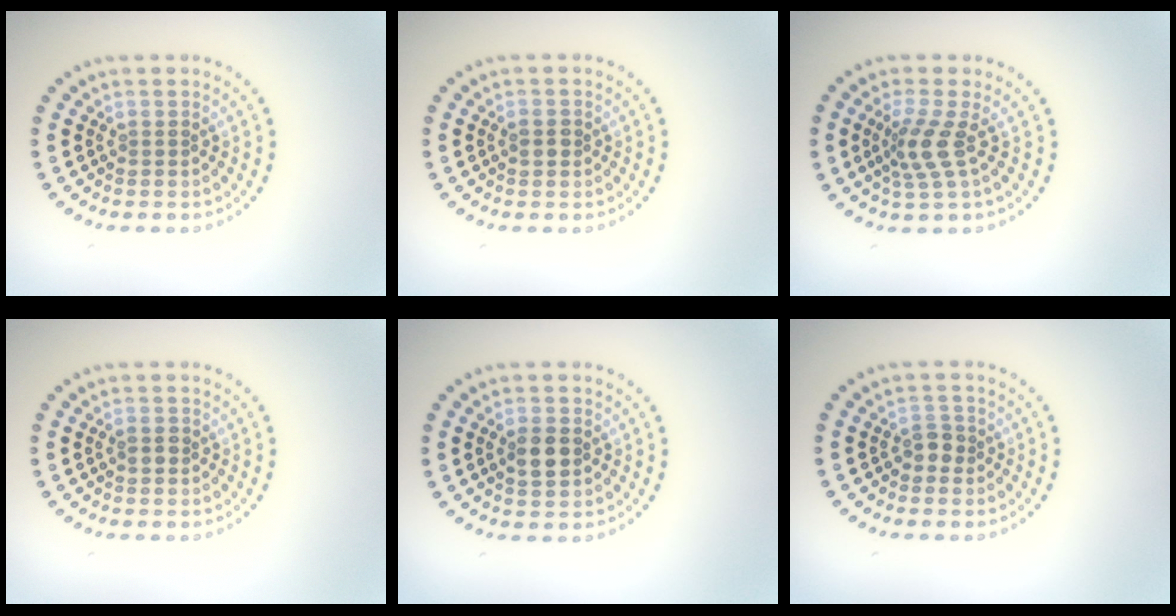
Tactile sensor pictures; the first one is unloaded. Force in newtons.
{"total": 1.2, "press": 1.2, "slide": 0.1}
{"total": 2.9, "press": 2.0, "slide": 2.0}
{"total": 1.2, "press": 1.2, "slide": 0.1}
{"total": 2.7, "press": 2.6, "slide": 0.2}
{"total": 1.5, "press": 1.4, "slide": 0.5}